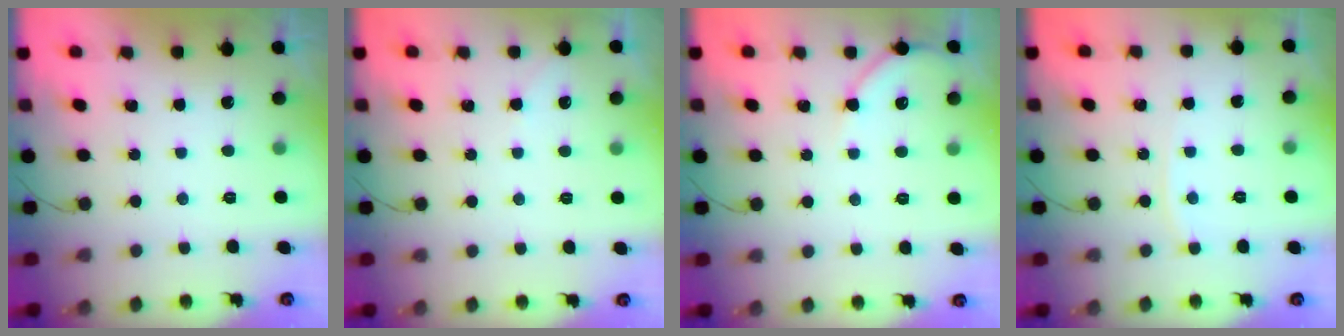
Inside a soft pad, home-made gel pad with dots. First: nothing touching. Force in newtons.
{"total": 2.3, "press": 2.3, "slide": 0.4}
{"total": 6.7, "press": 6.6, "slide": 0.9}
{"total": 2.8, "press": 2.7, "slide": 0.3}